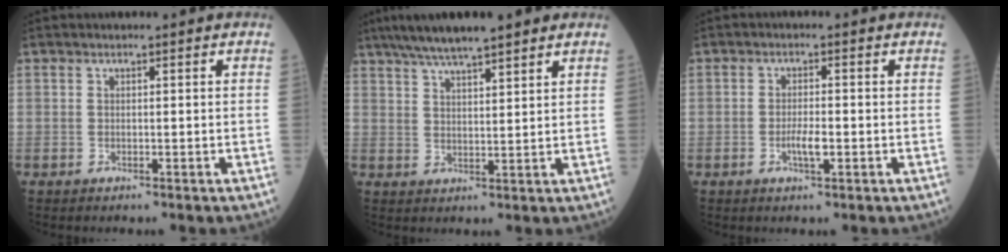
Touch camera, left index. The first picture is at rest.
{"total": 10.4, "force": [8.2, 1.0, 6.2], "torque": [-0.104, 0.031, 0.131]}
{"total": 2.7, "force": [-0.7, 0.5, 2.5], "torque": [-0.051, -0.001, -0.012]}